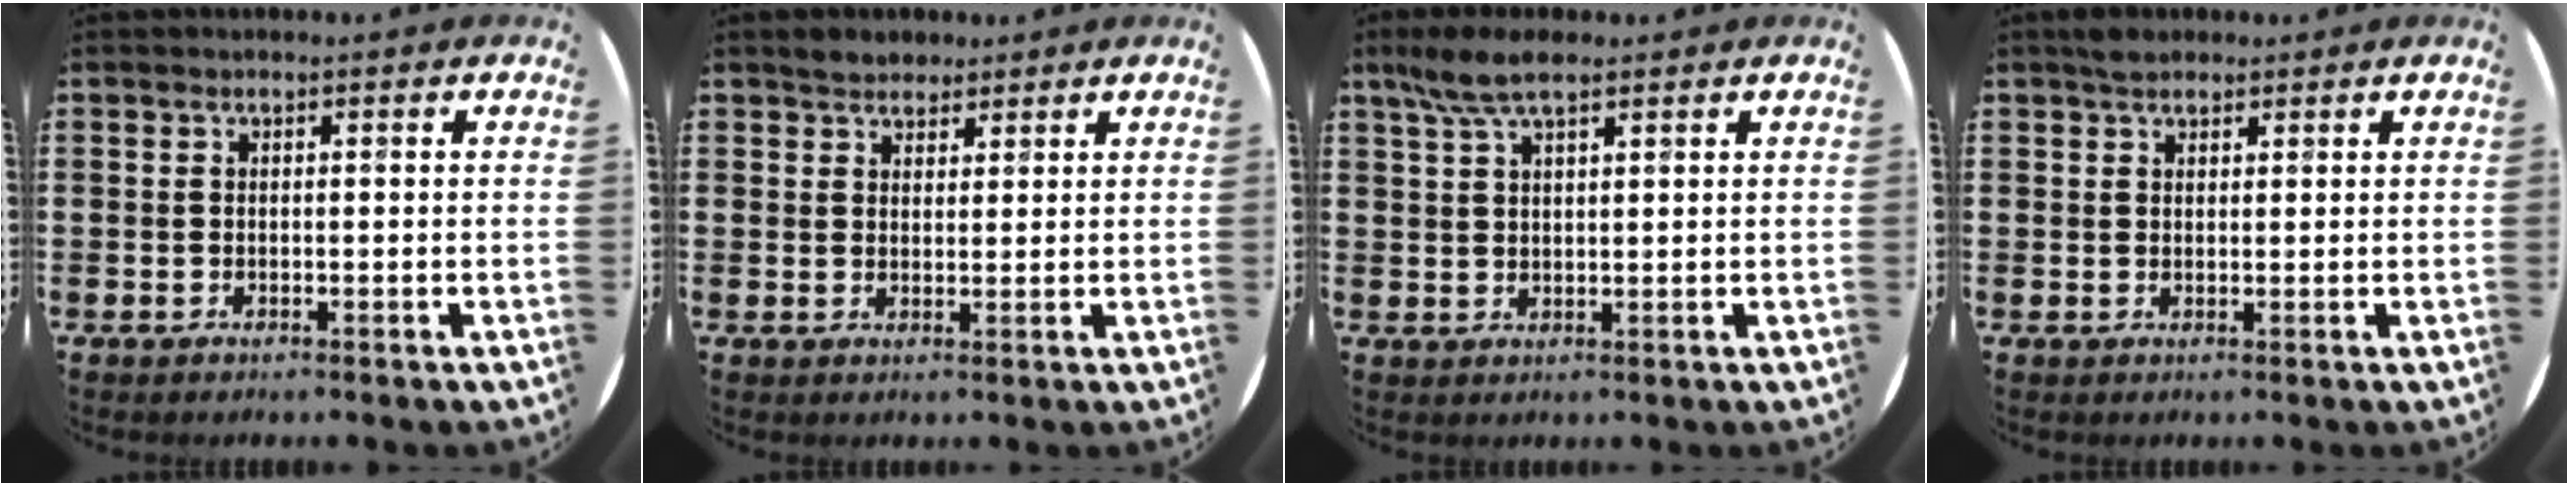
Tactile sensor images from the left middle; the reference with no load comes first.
{"total": 2.4, "force": [2.2, 0.9, 0.0], "torque": [0.004, 0.002, 0.042]}
{"total": 5.3, "force": [3.8, 1.4, 3.4], "torque": [-0.075, 0.002, 0.069]}
{"total": 1.7, "force": [1.6, 0.7, 0.3], "torque": [-0.002, 0.000, 0.029]}